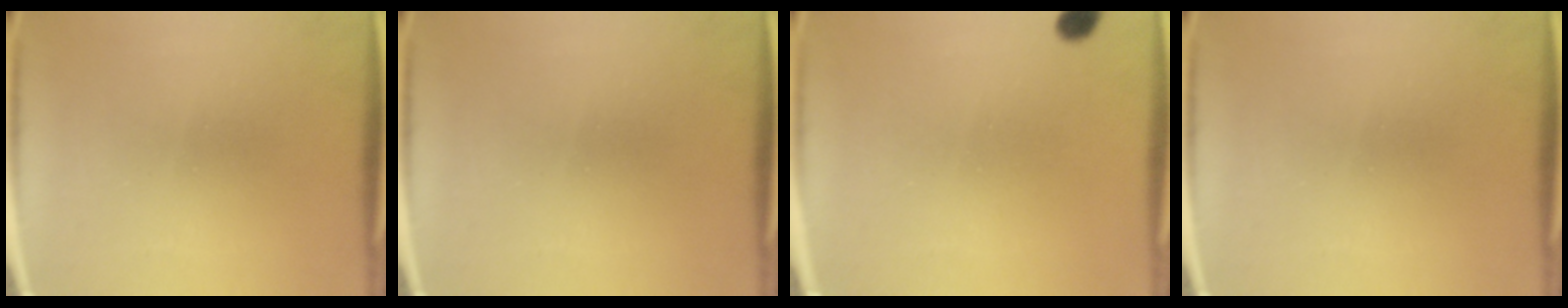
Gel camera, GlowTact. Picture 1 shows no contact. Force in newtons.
{"total": 0.0}
{"total": 2.1}
{"total": 0.0}